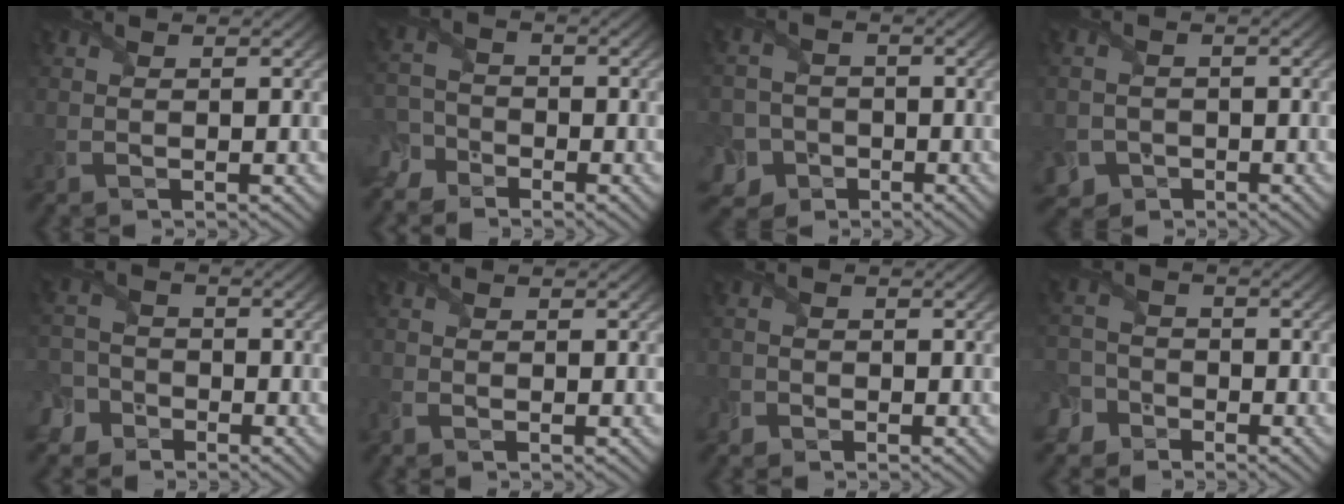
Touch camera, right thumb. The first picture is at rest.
{"total": 4.9, "force": [-4.0, 2.8, 0.8], "torque": [-0.018, -0.009, -0.083]}
{"total": 7.7, "force": [-3.5, 6.7, 1.8], "torque": [-0.047, -0.022, -0.088]}
{"total": 3.2, "force": [-1.6, 2.7, 0.2], "torque": [0.005, 0.000, -0.033]}
{"total": 5.7, "force": [-3.6, 4.2, 1.3], "torque": [-0.019, -0.012, -0.084]}
{"total": 1.0, "force": [-0.8, 0.3, 0.4], "torque": [-0.017, -0.009, -0.022]}
{"total": 1.2, "force": [-0.8, 0.8, -0.2], "torque": [0.012, 0.000, -0.023]}
{"total": 5.0, "force": [-3.3, 3.6, 1.1], "torque": [-0.017, -0.005, -0.077]}